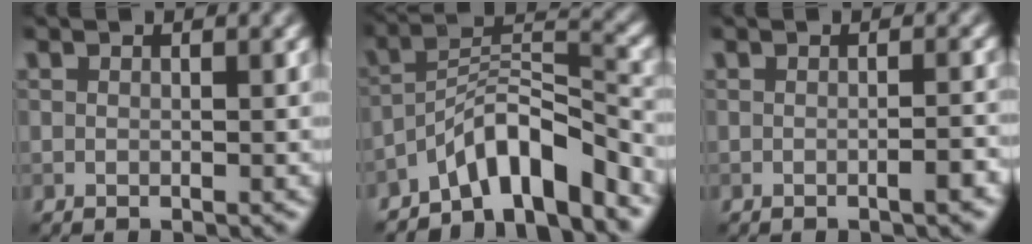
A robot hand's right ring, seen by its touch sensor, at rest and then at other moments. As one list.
[{"total": 6.8, "force": [-5.2, 1.8, 4.1], "torque": [-0.062, 0.011, -0.097]}, {"total": 1.4, "force": [-0.6, 0.3, 1.3], "torque": [-0.015, 0.002, -0.011]}]